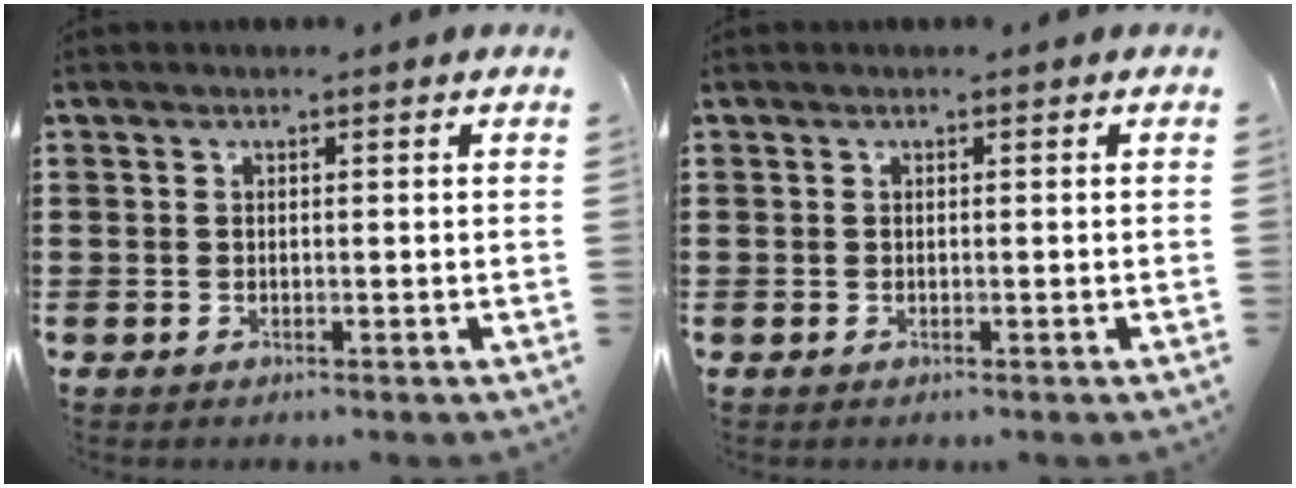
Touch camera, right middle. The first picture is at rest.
{"total": 0.0}